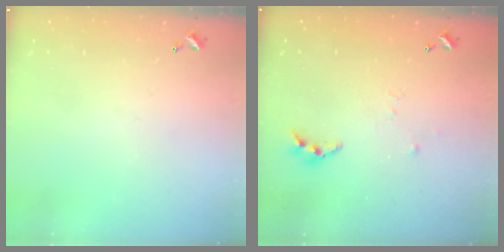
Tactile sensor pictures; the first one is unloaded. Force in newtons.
{"total": 3.3, "press": 3.3, "slide": 0.4}